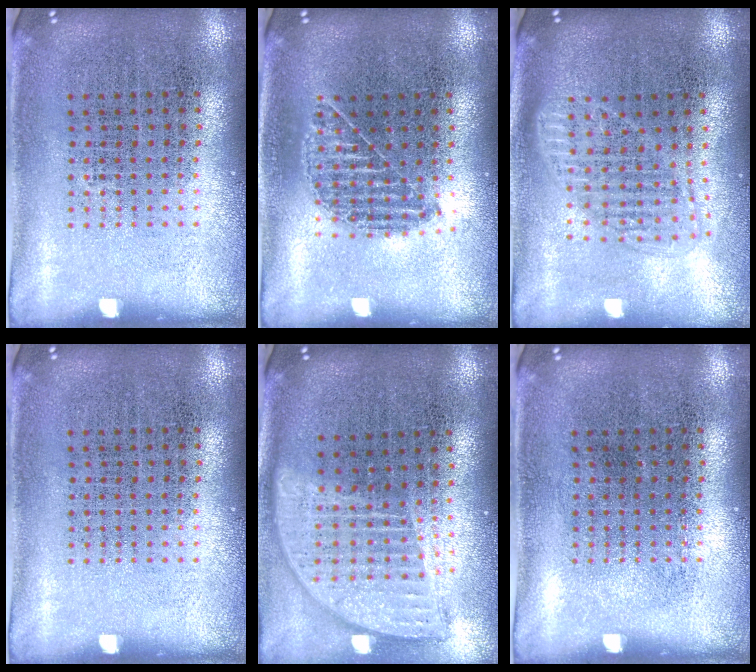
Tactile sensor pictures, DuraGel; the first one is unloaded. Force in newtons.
{"total": 1.0, "press": 0.9, "slide": 0.3}
{"total": 1.5, "press": 1.3, "slide": 0.8}
{"total": 0.0}
{"total": 1.8, "press": 1.5, "slide": 1.1}
{"total": 0.0}